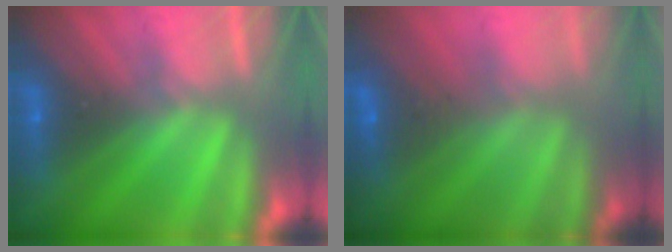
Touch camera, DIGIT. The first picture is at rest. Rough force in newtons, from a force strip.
{"total": 2.4}